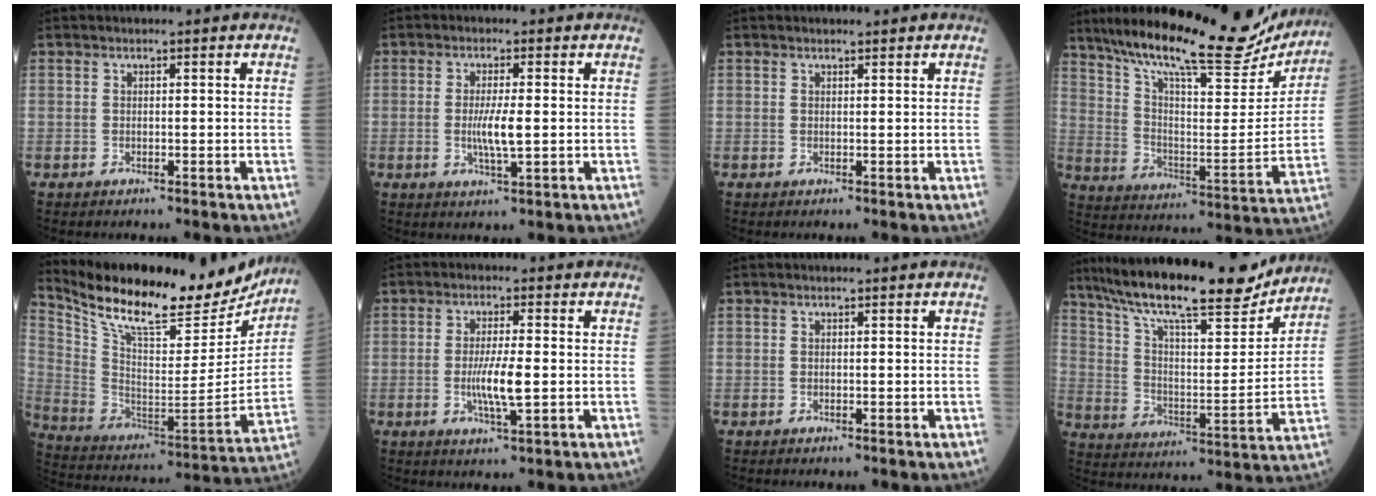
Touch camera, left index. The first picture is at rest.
{"total": 4.4, "force": [-0.2, 0.3, 4.3], "torque": [-0.088, -0.009, -0.003]}
{"total": 0.9, "force": [0.9, 0.0, 0.2], "torque": [-0.009, 0.002, 0.015]}
{"total": 25.9, "force": [22.3, 4.6, 12.3], "torque": [-0.208, -0.026, 0.321]}
{"total": 26.3, "force": [22.7, 5.9, 11.8], "torque": [-0.218, -0.035, 0.343]}
{"total": 5.6, "force": [-0.7, 0.5, 5.5], "torque": [-0.111, -0.011, -0.012]}
{"total": 0.0}
{"total": 22.9, "force": [19.7, 3.3, 11.2], "torque": [-0.200, -0.001, 0.306]}